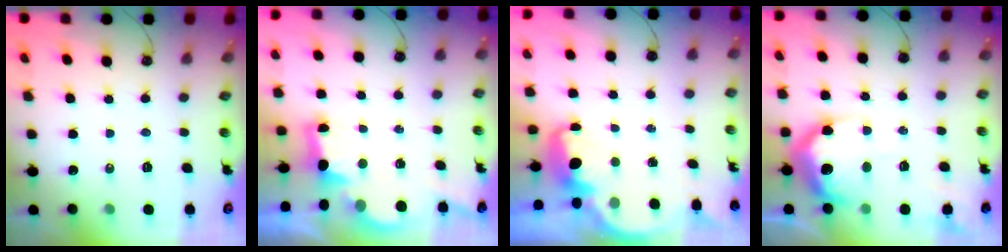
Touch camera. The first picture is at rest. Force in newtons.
{"total": 2.9, "press": 2.7, "slide": 0.9}
{"total": 5.7, "press": 5.7, "slide": 0.6}
{"total": 20.9, "press": 20.9, "slide": 1.5}